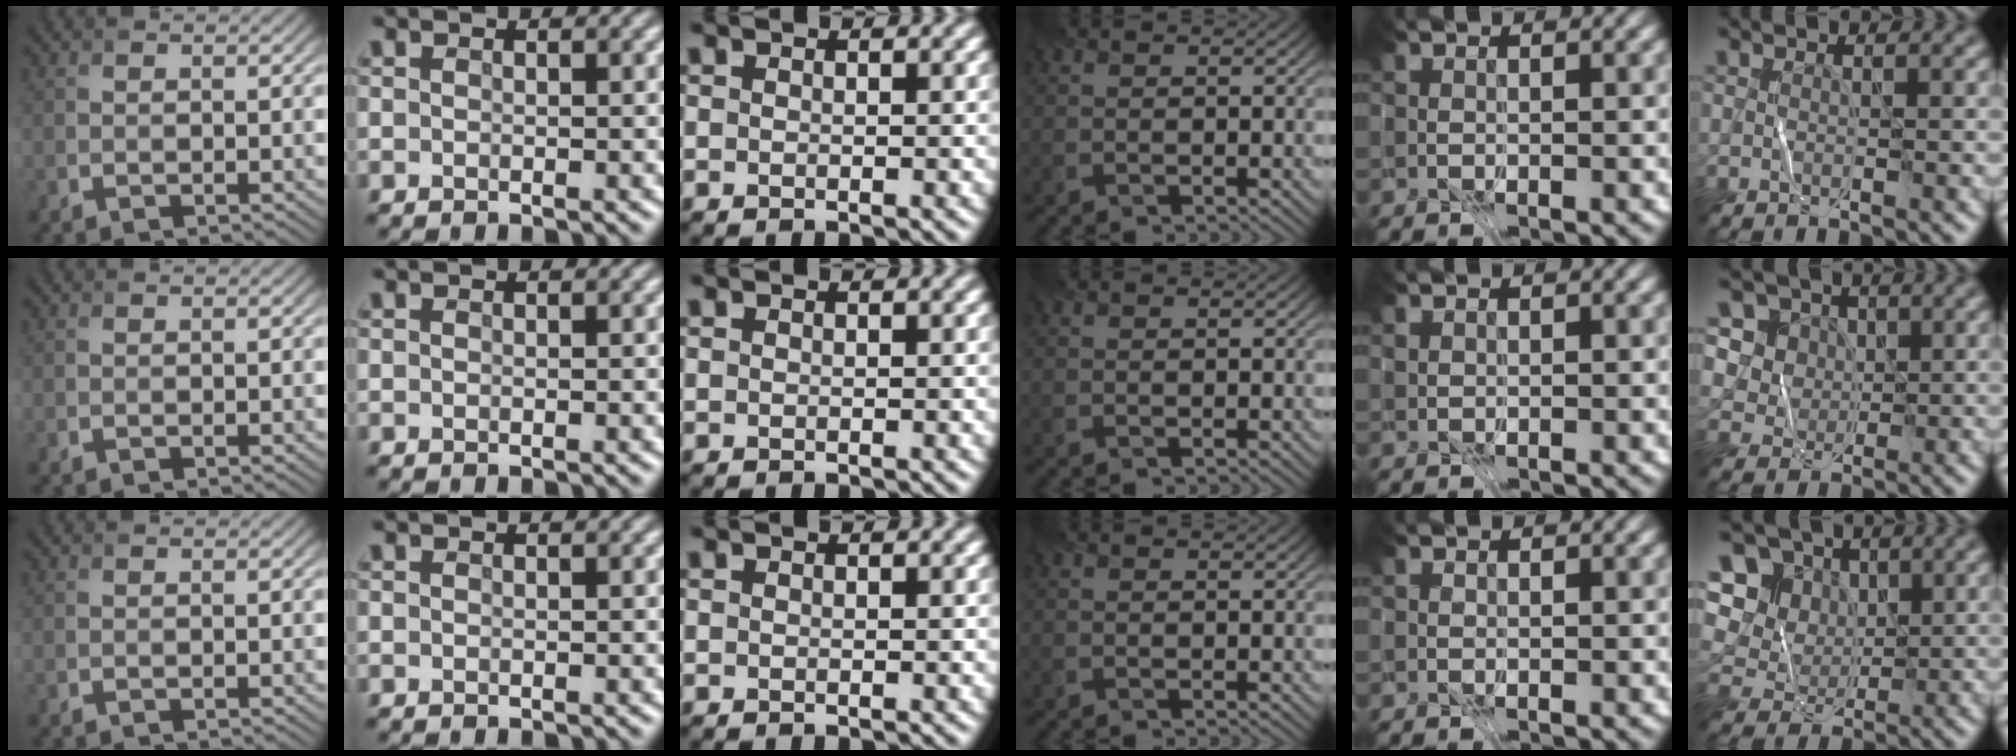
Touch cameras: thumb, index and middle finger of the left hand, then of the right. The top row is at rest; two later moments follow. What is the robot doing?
{"motion": "fold", "object": "file"}